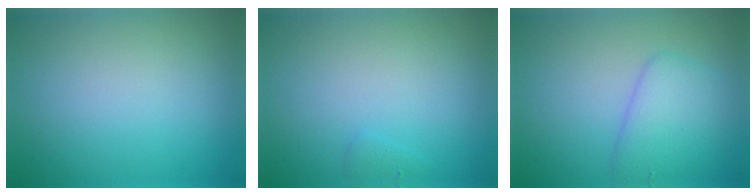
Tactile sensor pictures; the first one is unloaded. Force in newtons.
{"total": 0.6, "press": 0.5, "slide": 0.0}
{"total": 3.7, "press": 3.7, "slide": 0.3}